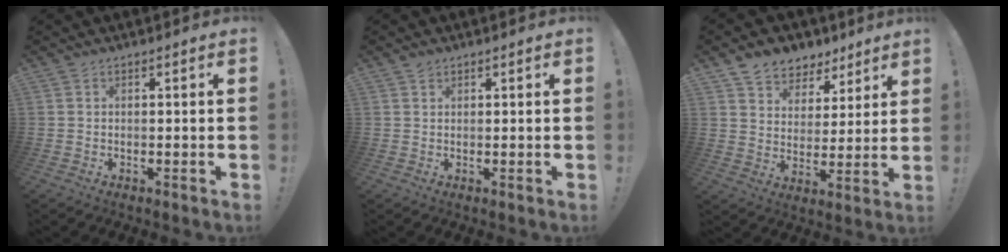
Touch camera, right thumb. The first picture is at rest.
{"total": 1.2, "force": [1.1, 0.6, 0.2], "torque": [0.005, -0.004, 0.019]}
{"total": 7.6, "force": [5.3, 5.3, 0.8], "torque": [-0.016, -0.043, 0.106]}